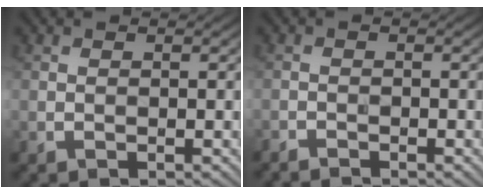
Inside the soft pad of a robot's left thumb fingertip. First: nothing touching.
{"total": 1.3, "force": [-1.3, 0.1, 0.3], "torque": [-0.005, -0.003, -0.026]}